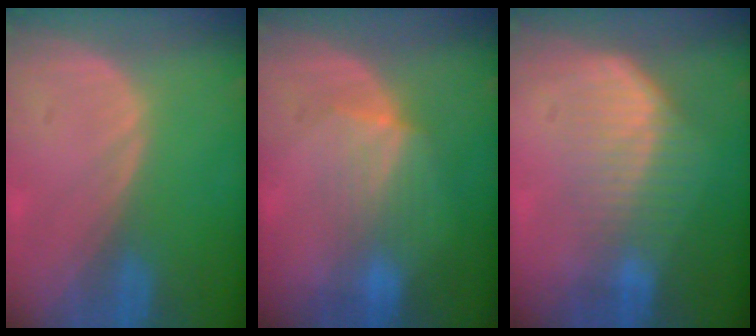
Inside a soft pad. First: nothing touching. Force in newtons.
{"total": 4.6, "press": 4.4, "slide": 1.1}
{"total": 7.4, "press": 6.4, "slide": 3.8}